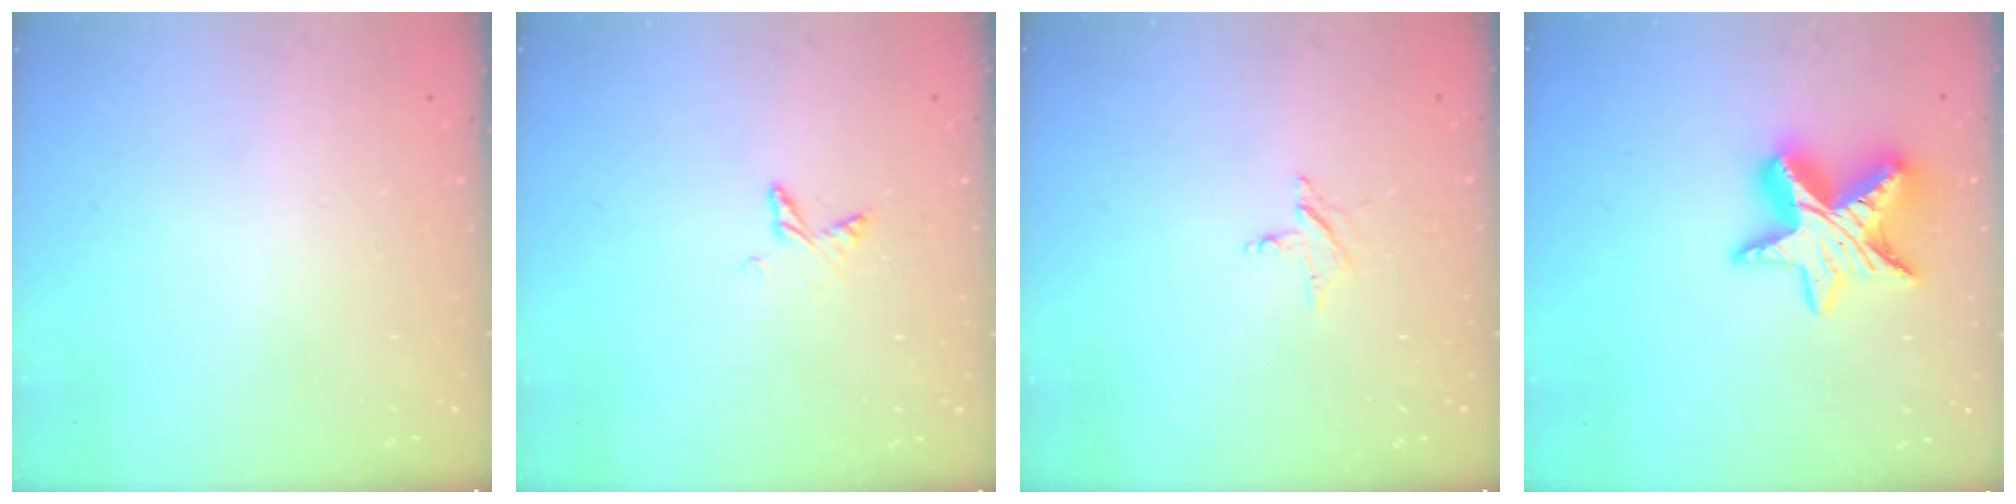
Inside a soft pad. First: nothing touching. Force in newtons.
{"total": 4.6, "press": 4.6, "slide": 0.5}
{"total": 2.4, "press": 2.4, "slide": 0.2}
{"total": 13.9, "press": 13.9, "slide": 0.6}